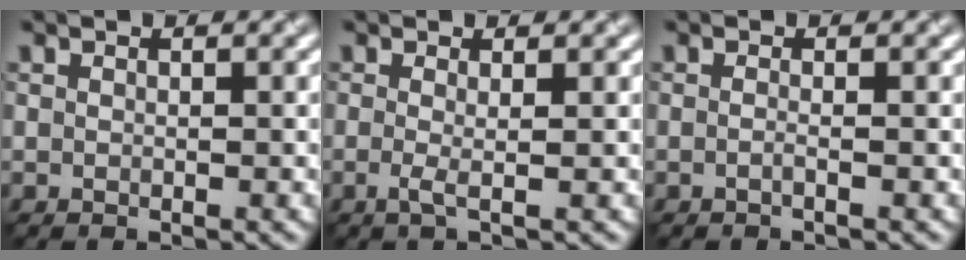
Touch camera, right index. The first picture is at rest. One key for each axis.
{"total": 1.4, "fx": -0.6, "fy": 0.2, "fz": 1.2, "tx": -0.021, "ty": 0.000, "tz": -0.009}
{"total": 1.1, "fx": -0.8, "fy": 0.2, "fz": 0.8, "tx": -0.009, "ty": -0.004, "tz": -0.020}